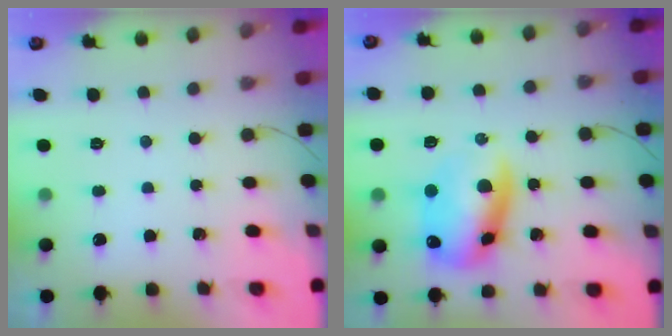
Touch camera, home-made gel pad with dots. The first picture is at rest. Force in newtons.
{"total": 12.7, "press": 12.5, "slide": 2.5}